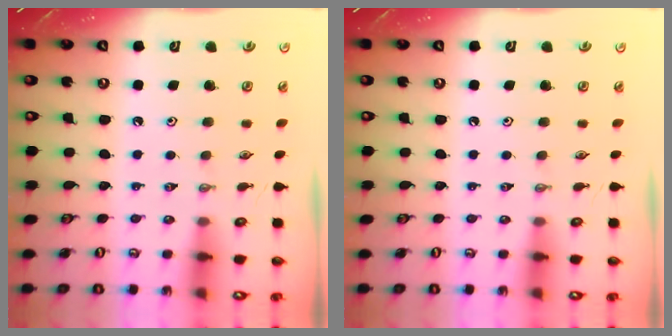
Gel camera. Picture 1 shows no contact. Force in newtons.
{"total": 0.0}